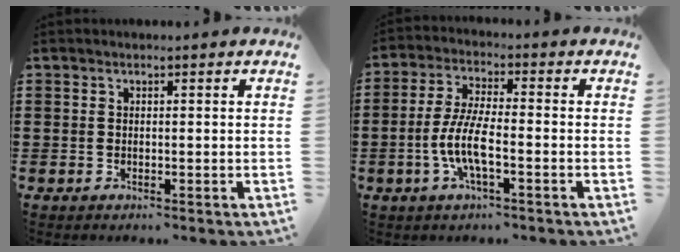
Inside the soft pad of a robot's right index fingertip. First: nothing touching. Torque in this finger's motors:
{"motor_torque": [2.00, 0.14, 0.39, 0.21]}